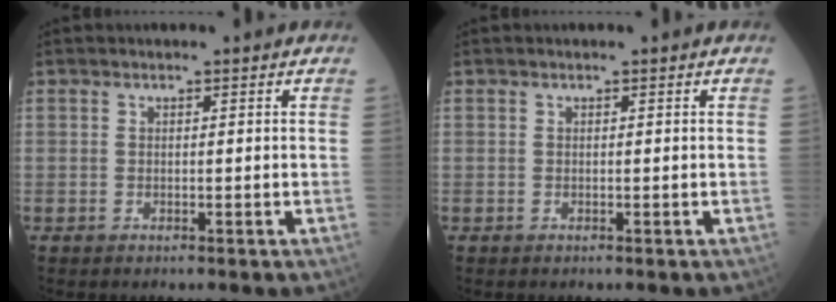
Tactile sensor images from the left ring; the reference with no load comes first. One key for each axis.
{"total": 0.0}